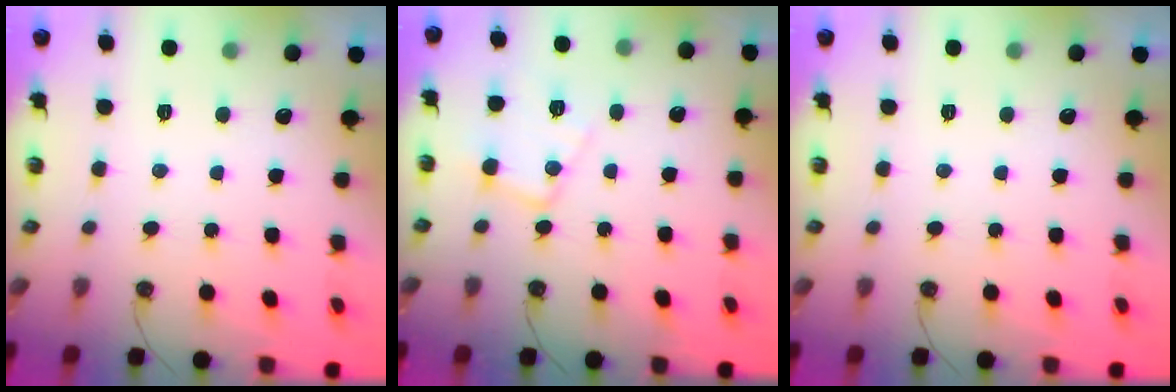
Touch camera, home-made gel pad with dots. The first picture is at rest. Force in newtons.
{"total": 11.4, "press": 11.4, "slide": 0.8}
{"total": 0.0}